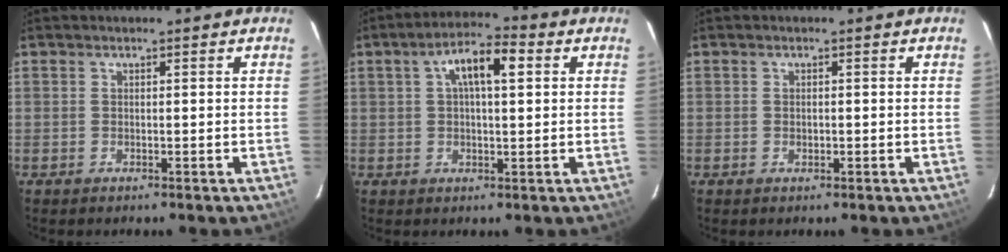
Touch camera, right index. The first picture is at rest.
{"total": 7.8, "force": [2.3, 2.9, 7.0], "torque": [-0.116, 0.022, 0.036]}
{"total": 0.8, "force": [-0.2, 0.5, 0.6], "torque": [-0.009, 0.001, -0.003]}